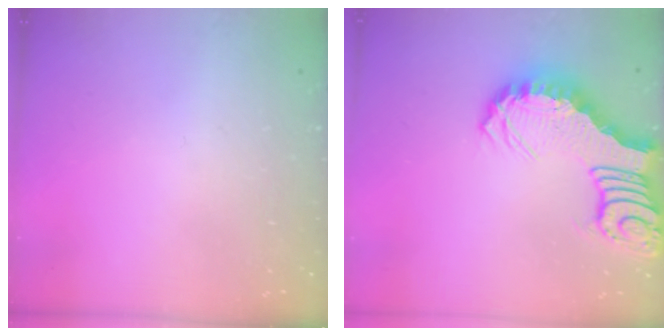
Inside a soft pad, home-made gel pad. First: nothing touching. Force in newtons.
{"total": 7.1, "press": 7.1, "slide": 1.0}